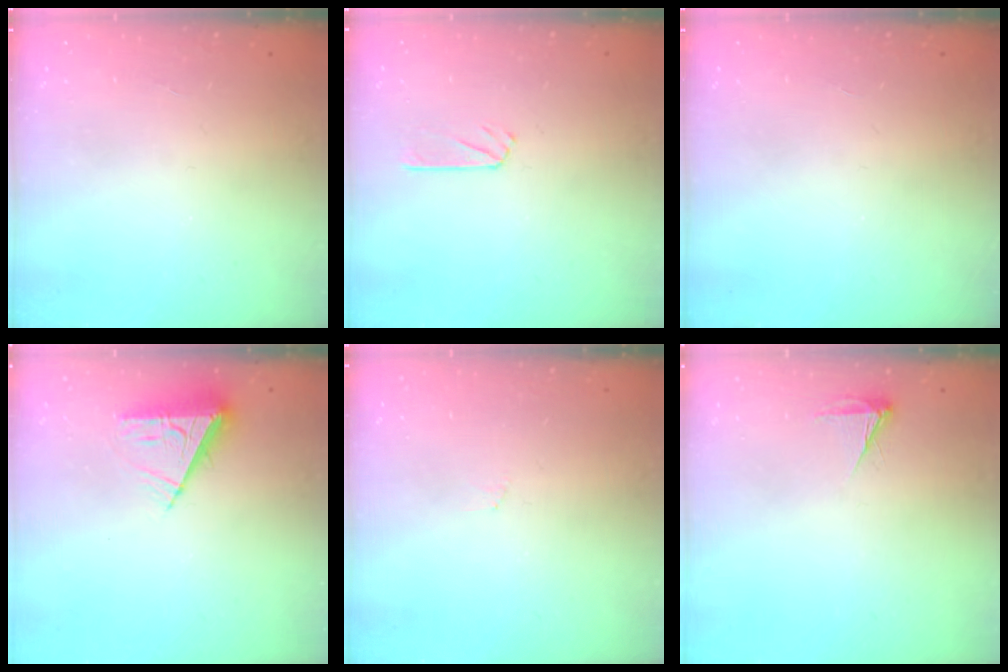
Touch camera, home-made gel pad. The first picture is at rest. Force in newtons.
{"total": 2.3, "press": 2.3, "slide": 0.2}
{"total": 0.0}
{"total": 8.0, "press": 7.9, "slide": 1.2}
{"total": 2.8, "press": 2.8, "slide": 0.4}
{"total": 3.4, "press": 3.4, "slide": 0.5}